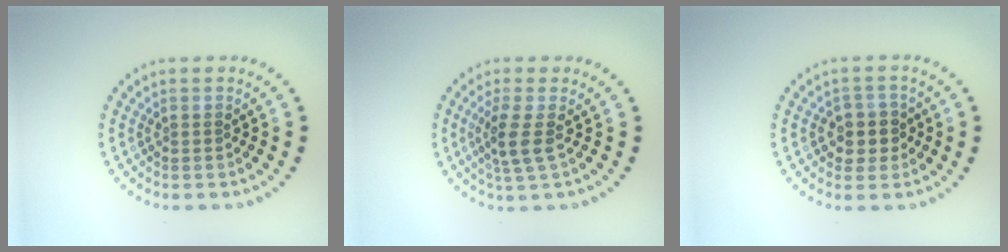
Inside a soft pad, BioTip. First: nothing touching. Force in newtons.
{"total": 2.5, "press": 2.0, "slide": 1.5}
{"total": 2.6, "press": 2.5, "slide": 0.8}